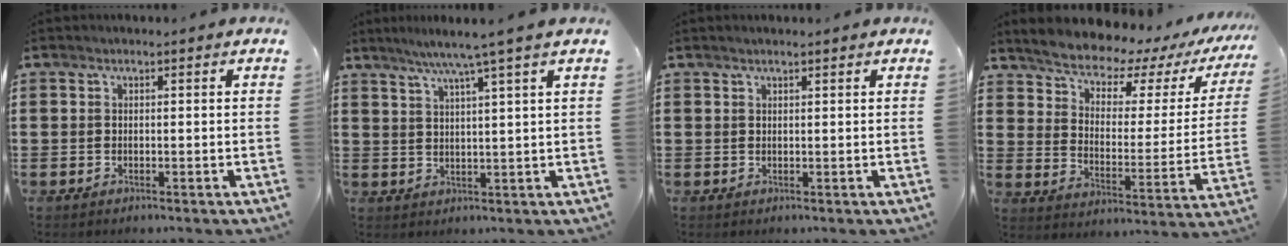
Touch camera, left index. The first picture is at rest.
{"total": 5.3, "force": [3.9, -1.1, 3.4], "torque": [-0.076, -0.010, 0.063]}
{"total": 0.8, "force": [0.7, 0.0, 0.5], "torque": [-0.009, 0.000, 0.012]}
{"total": 6.2, "force": [6.0, 1.1, 1.0], "torque": [-0.057, -0.052, 0.102]}